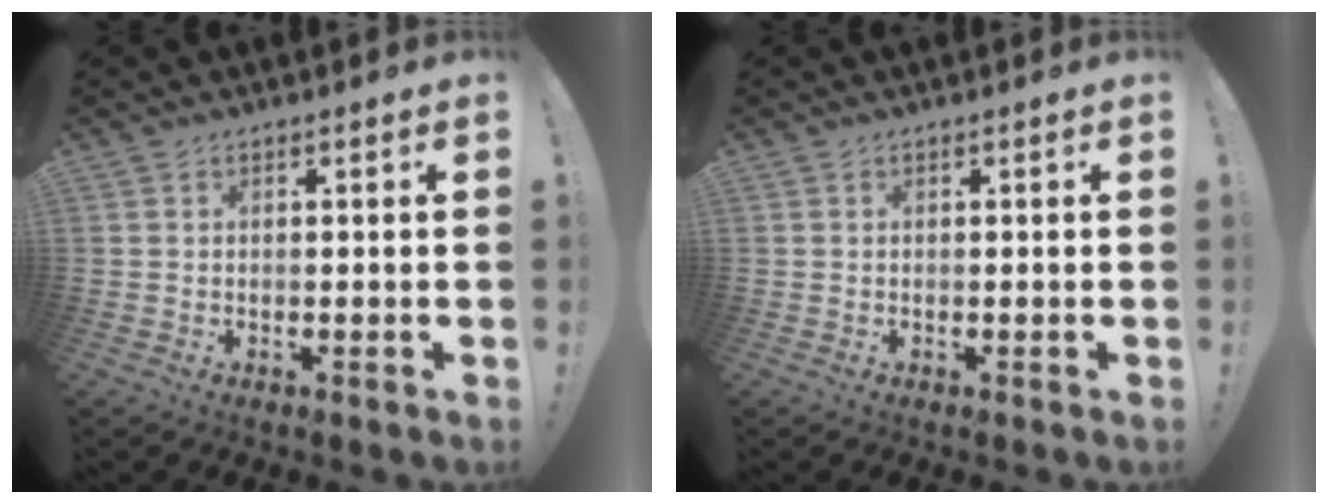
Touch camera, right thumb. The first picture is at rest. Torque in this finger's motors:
{"motor_torque": [-0.01, 0.00, 0.00, 0.00, 0.00]}